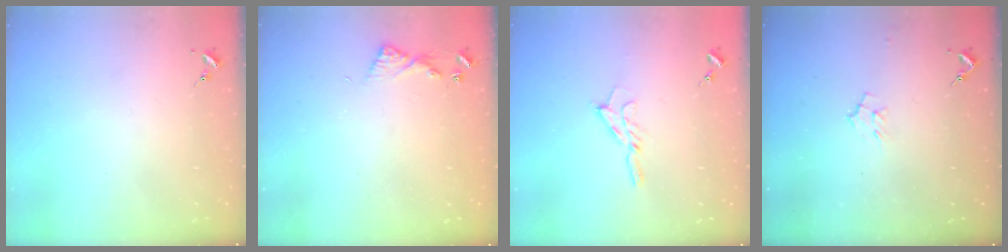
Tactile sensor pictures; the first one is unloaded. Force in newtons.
{"total": 6.1, "press": 6.1, "slide": 0.6}
{"total": 6.5, "press": 6.5, "slide": 0.7}
{"total": 6.2, "press": 6.1, "slide": 0.9}